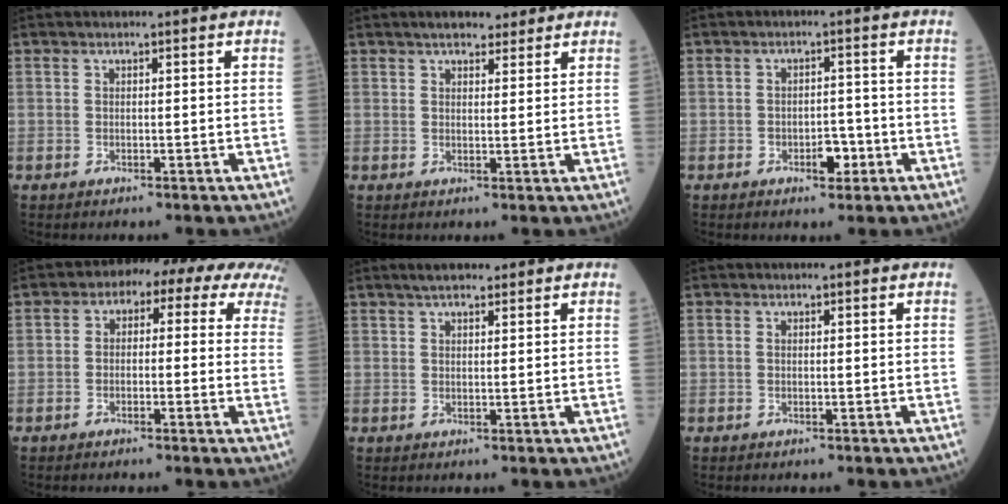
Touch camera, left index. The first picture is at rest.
{"total": 4.4, "force": [3.6, 1.8, 1.9], "torque": [-0.025, 0.017, 0.054]}
{"total": 3.0, "force": [-1.4, 1.7, 2.0], "torque": [-0.026, 0.006, -0.019]}
{"total": 10.7, "force": [5.5, 5.2, 7.5], "torque": [-0.085, 0.054, 0.041]}
{"total": 3.5, "force": [2.8, 1.1, 1.9], "torque": [-0.033, 0.018, 0.044]}
{"total": 0.0}